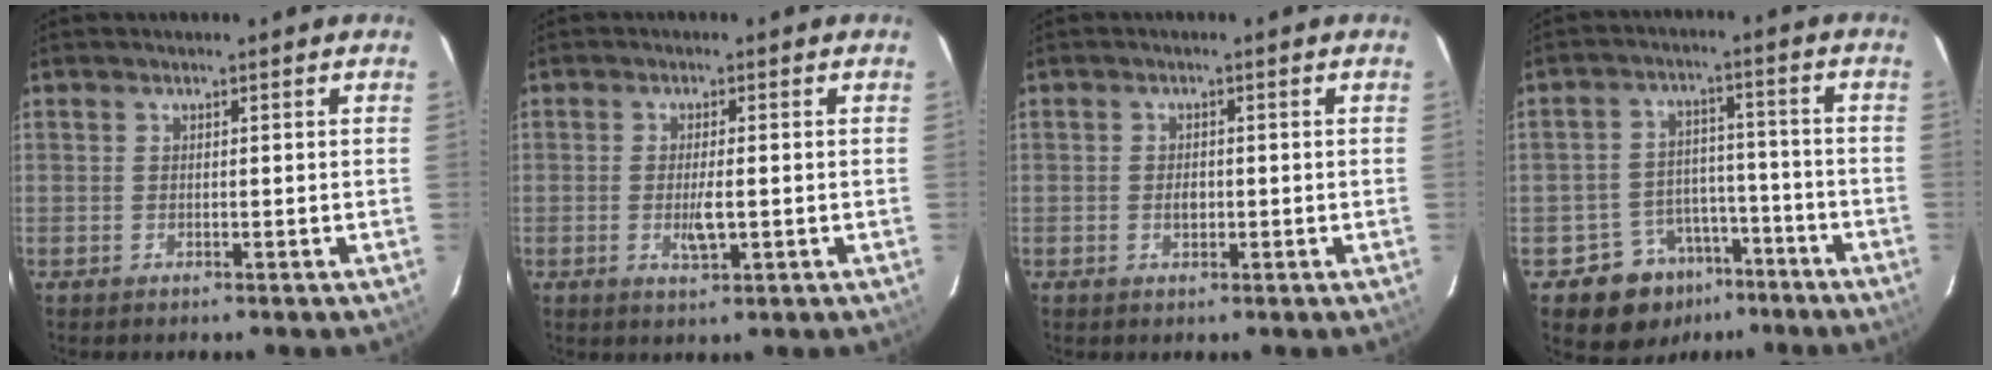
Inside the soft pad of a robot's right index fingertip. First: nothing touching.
{"total": 3.5, "force": [-0.6, 0.9, 3.3], "torque": [-0.059, -0.009, -0.007]}
{"total": 1.7, "force": [-0.3, 1.2, 1.1], "torque": [-0.019, 0.002, -0.004]}
{"total": 9.6, "force": [-6.0, 7.3, 1.6], "torque": [-0.038, 0.035, -0.076]}